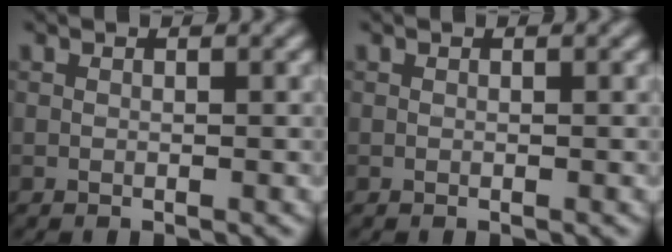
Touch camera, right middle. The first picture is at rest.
{"total": 0.0}